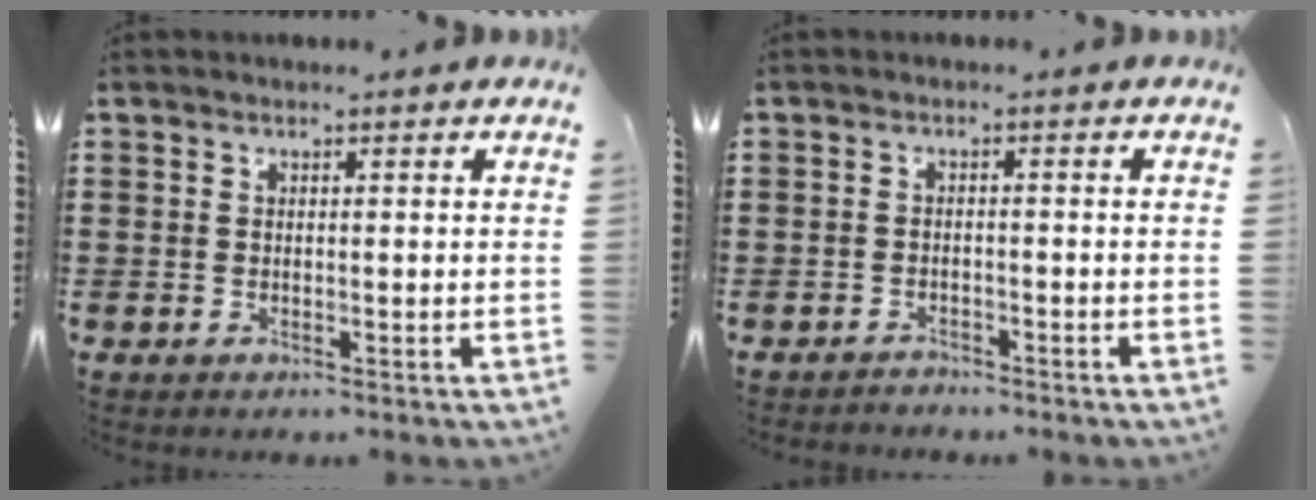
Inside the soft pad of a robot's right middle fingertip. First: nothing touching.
{"total": 1.4, "force": [-1.4, 0.1, -0.1], "torque": [-0.005, -0.001, -0.030]}